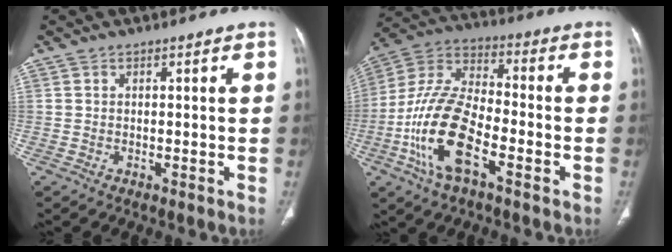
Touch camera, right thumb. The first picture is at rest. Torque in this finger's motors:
{"motor_torque": [0.06, 1.42, 1.93, -0.83, 0.64]}